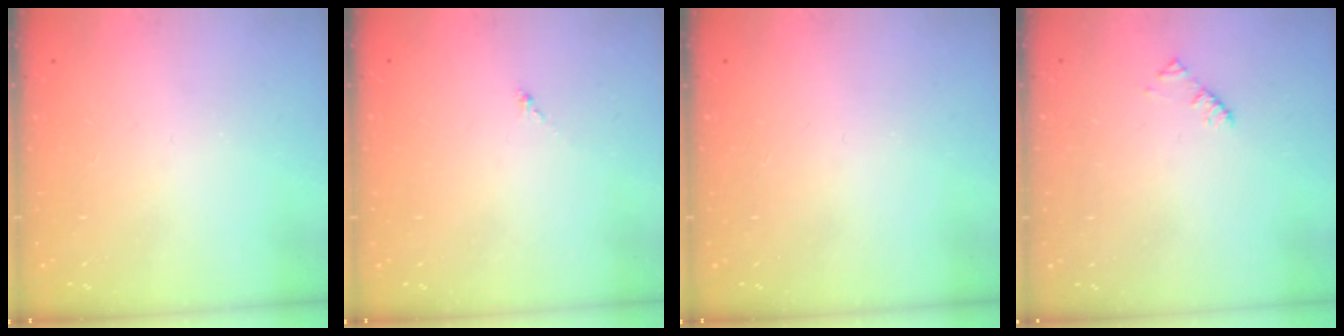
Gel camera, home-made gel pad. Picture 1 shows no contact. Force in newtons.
{"total": 0.0}
{"total": 0.0}
{"total": 1.9, "press": 1.9, "slide": 0.3}